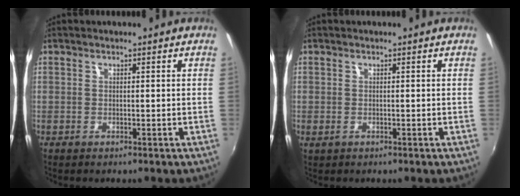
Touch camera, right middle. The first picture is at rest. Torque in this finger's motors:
{"motor_torque": [1.91, 0.05, 1.04, -0.04]}